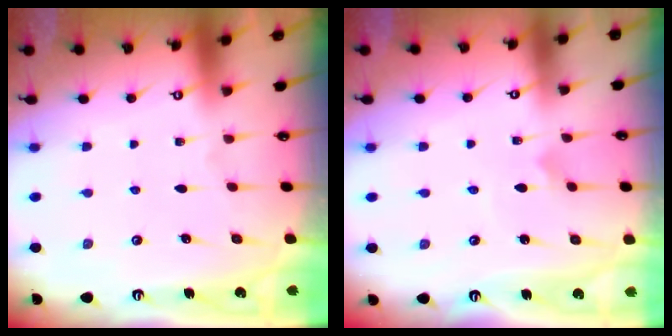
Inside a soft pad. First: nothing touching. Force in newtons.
{"total": 2.9, "press": 2.9, "slide": 0.2}